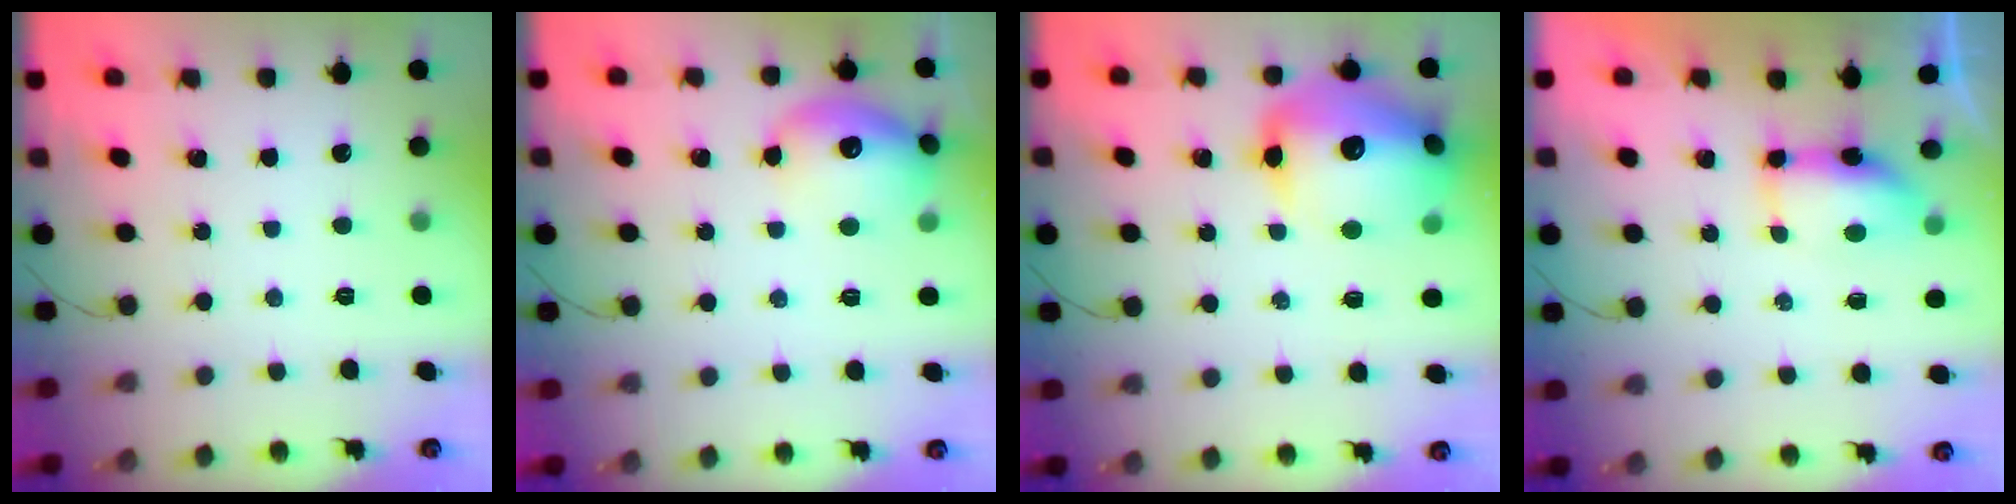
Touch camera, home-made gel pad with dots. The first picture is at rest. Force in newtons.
{"total": 15.3, "press": 15.3, "slide": 1.3}
{"total": 21.2, "press": 20.9, "slide": 3.4}
{"total": 6.7, "press": 6.7, "slide": 0.6}